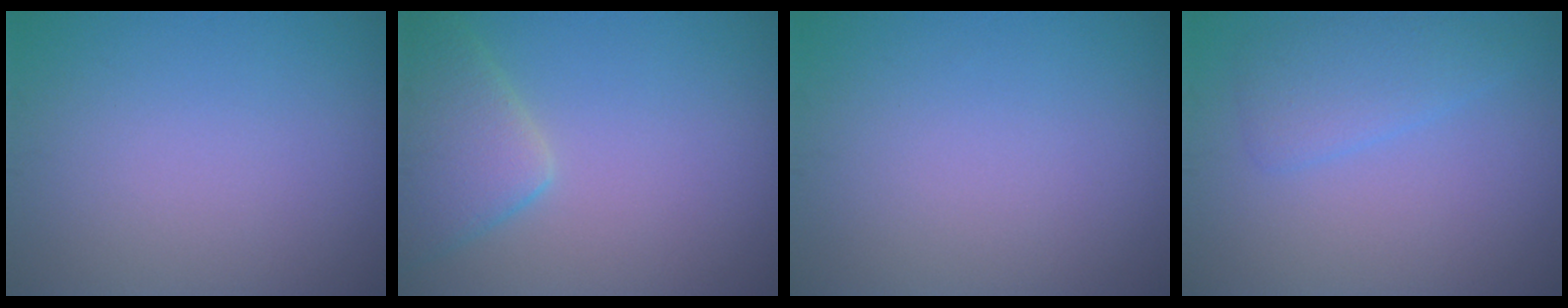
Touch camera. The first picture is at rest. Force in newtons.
{"total": 5.0, "press": 4.9, "slide": 0.5}
{"total": 0.0}
{"total": 2.6, "press": 2.6, "slide": 0.1}